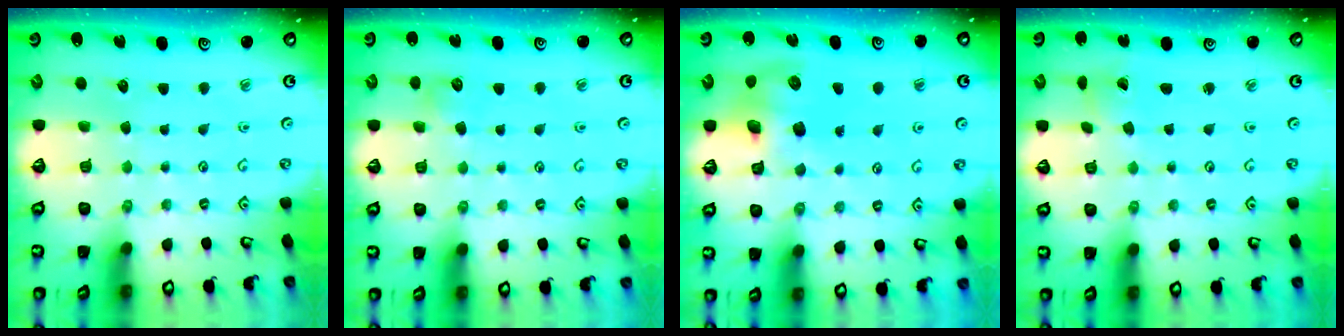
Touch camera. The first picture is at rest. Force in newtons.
{"total": 6.0, "press": 6.0, "slide": 0.5}
{"total": 9.4, "press": 9.3, "slide": 1.8}
{"total": 2.3, "press": 2.3, "slide": 0.2}